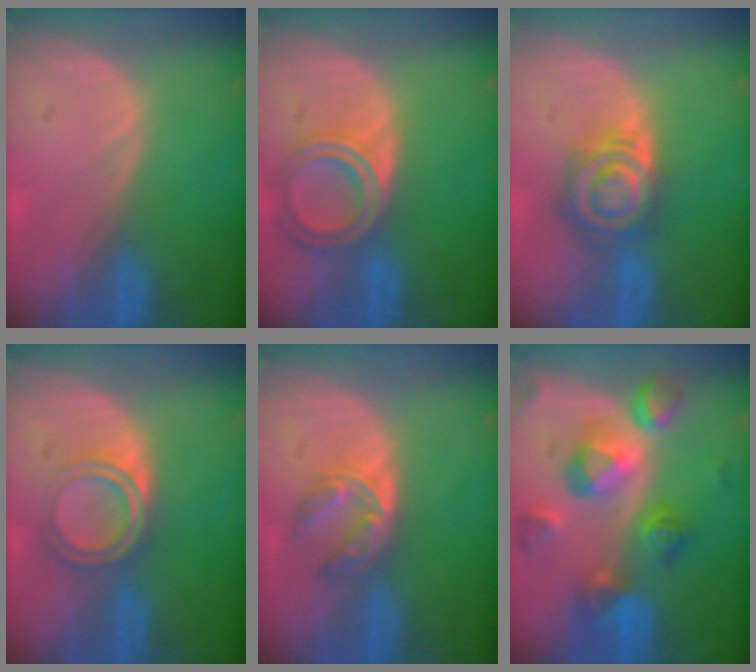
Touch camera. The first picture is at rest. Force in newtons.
{"total": 6.4, "press": 5.7, "slide": 2.8}
{"total": 7.8, "press": 7.0, "slide": 3.4}
{"total": 5.3, "press": 4.9, "slide": 2.1}
{"total": 5.9, "press": 4.8, "slide": 3.5}
{"total": 10.5, "press": 9.4, "slide": 4.7}